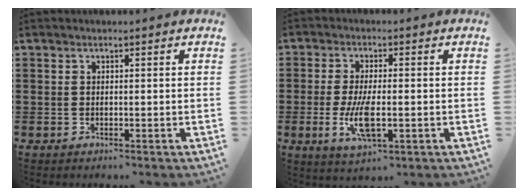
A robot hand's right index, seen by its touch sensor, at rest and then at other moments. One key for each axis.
{"total": 7.1, "fx": -1.7, "fy": 2.3, "fz": 6.5, "tx": -0.143, "ty": -0.013, "tz": -0.033}